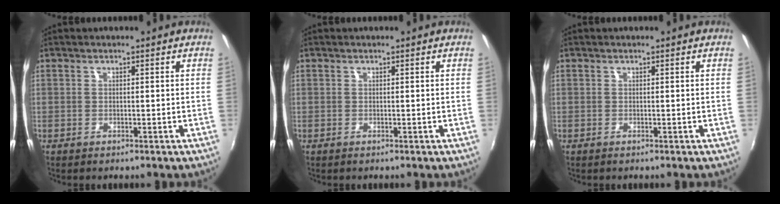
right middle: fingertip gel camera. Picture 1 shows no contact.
{"total": 0.0}
{"total": 0.0}